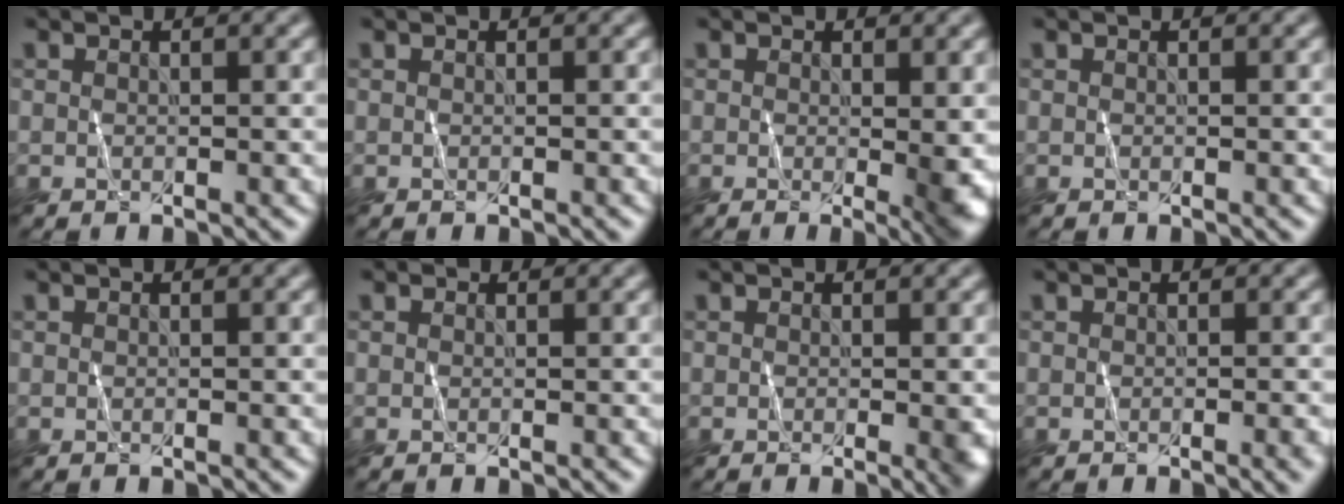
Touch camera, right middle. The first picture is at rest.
{"total": 0.0}
{"total": 3.3, "force": [-0.2, 0.7, 3.2], "torque": [-0.039, -0.006, 0.008]}
{"total": 0.0}
{"total": 0.0}
{"total": 0.8, "force": [0.5, 0.5, 0.2], "torque": [-0.001, -0.001, 0.003]}
{"total": 1.3, "force": [-0.2, 0.1, 1.3], "torque": [-0.013, -0.002, 0.003]}
{"total": 1.6, "force": [-0.7, 0.5, 1.4], "torque": [-0.006, 0.002, 0.001]}